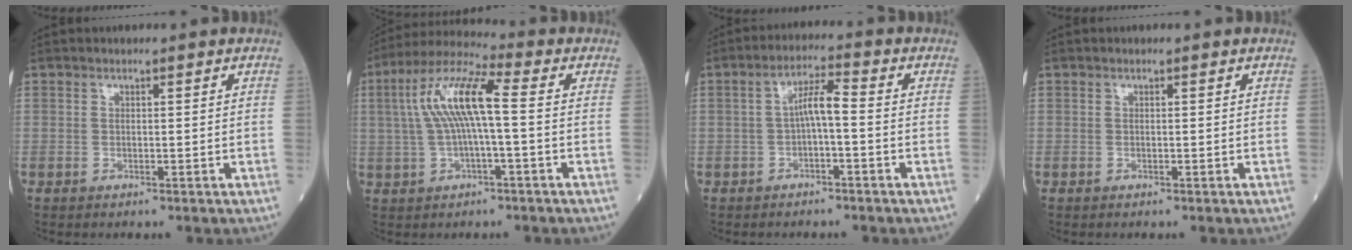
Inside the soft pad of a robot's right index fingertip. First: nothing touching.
{"total": 10.5, "force": [0.8, 1.3, 10.4], "torque": [-0.210, 0.029, 0.012]}
{"total": 4.4, "force": [-0.6, 0.7, 4.3], "torque": [-0.075, 0.016, -0.010]}
{"total": 0.0}